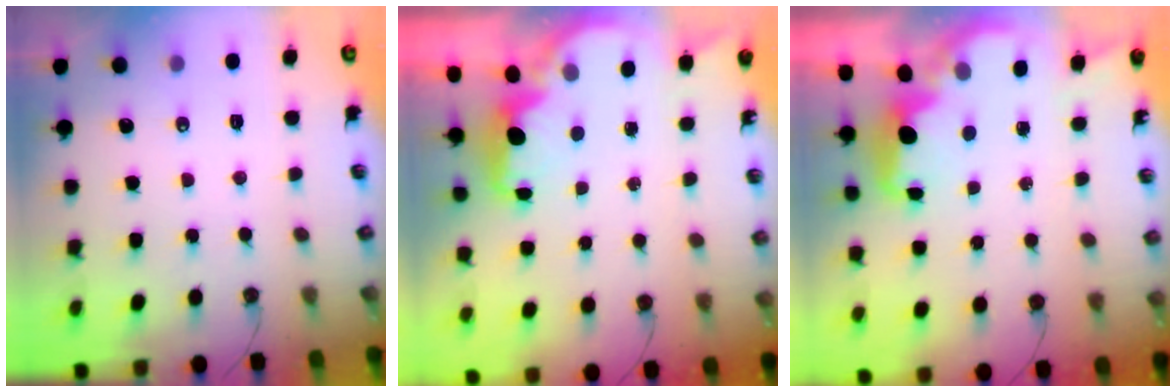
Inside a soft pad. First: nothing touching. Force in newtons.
{"total": 2.4, "press": 2.3, "slide": 0.8}
{"total": 3.0, "press": 3.0, "slide": 0.7}